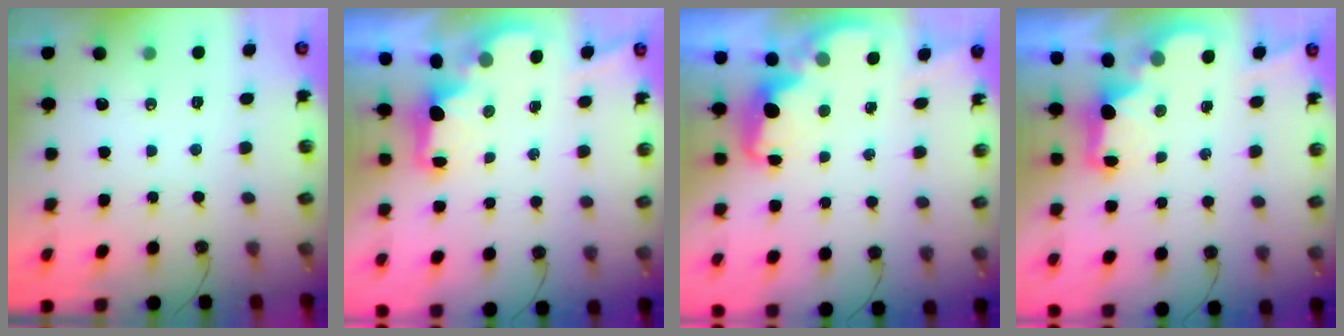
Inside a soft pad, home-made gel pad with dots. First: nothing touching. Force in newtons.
{"total": 1.9, "press": 1.7, "slide": 0.7}
{"total": 2.1, "press": 2.0, "slide": 0.6}
{"total": 2.2, "press": 2.1, "slide": 0.8}